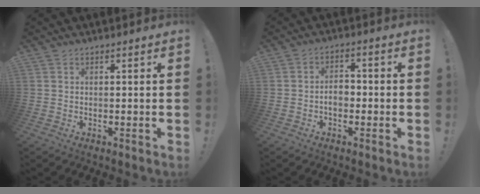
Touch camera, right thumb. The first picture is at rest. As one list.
[{"total": 4.9, "force": [-1.2, 3.3, 3.4], "torque": [-0.052, 0.009, -0.023]}]